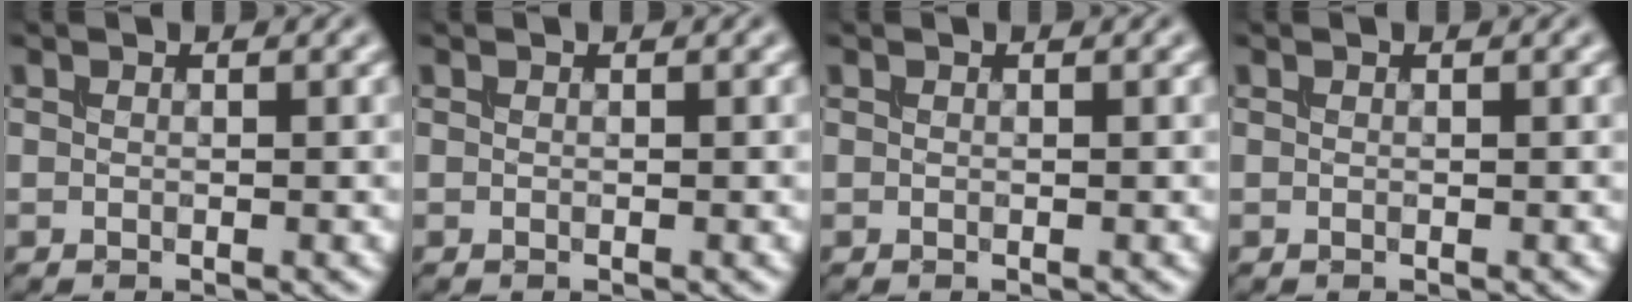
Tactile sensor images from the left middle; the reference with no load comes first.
{"total": 0.0}
{"total": 0.0}
{"total": 0.0}